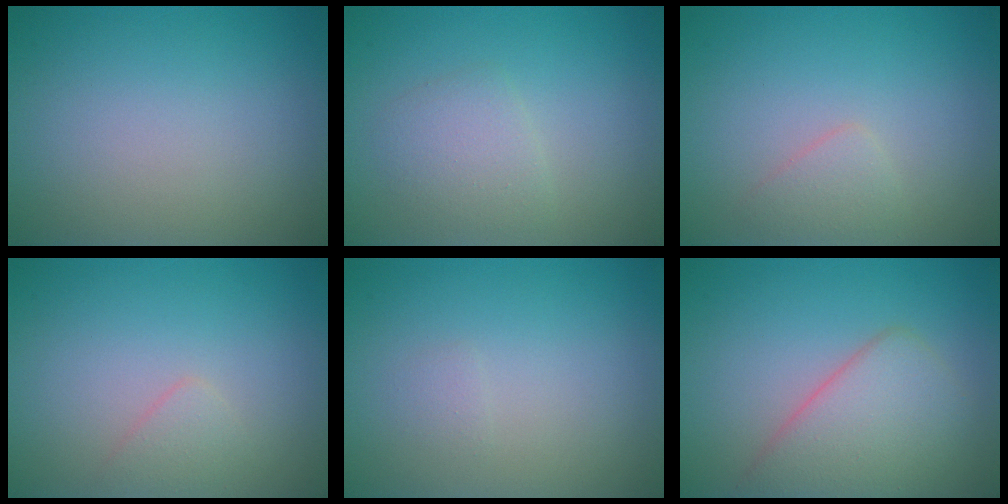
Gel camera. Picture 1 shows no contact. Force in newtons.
{"total": 2.3, "press": 2.3, "slide": 0.1}
{"total": 1.4, "press": 1.4, "slide": 0.0}
{"total": 1.2, "press": 1.2, "slide": 0.1}
{"total": 0.6, "press": 0.6, "slide": 0.1}
{"total": 5.0, "press": 5.0, "slide": 0.4}